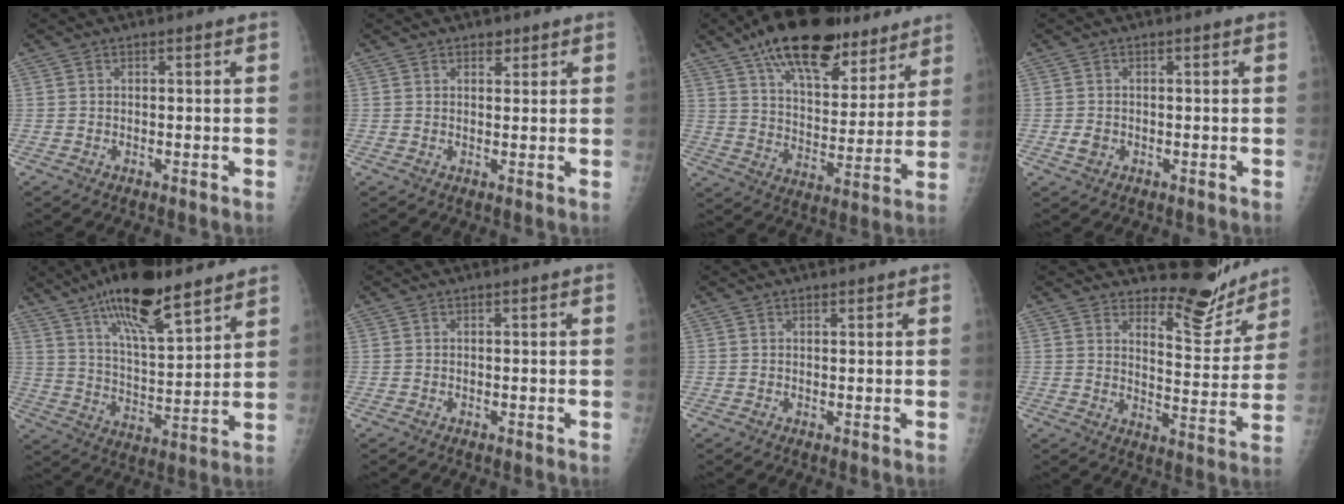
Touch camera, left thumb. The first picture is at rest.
{"total": 2.0, "force": [1.4, 1.1, 0.8], "torque": [0.002, -0.007, 0.018]}
{"total": 22.5, "force": [15.4, 9.9, 13.0], "torque": [-0.172, -0.045, 0.248]}
{"total": 1.8, "force": [-0.5, 1.5, 1.0], "torque": [-0.011, 0.002, -0.005]}
{"total": 17.5, "force": [12.0, 4.9, 11.7], "torque": [-0.178, -0.060, 0.208]}
{"total": 0.0}
{"total": 0.8, "force": [0.6, 0.3, 0.4], "torque": [-0.006, -0.003, 0.008]}
{"total": 10.2, "force": [9.4, 3.0, 2.4], "torque": [-0.002, -0.093, 0.135]}